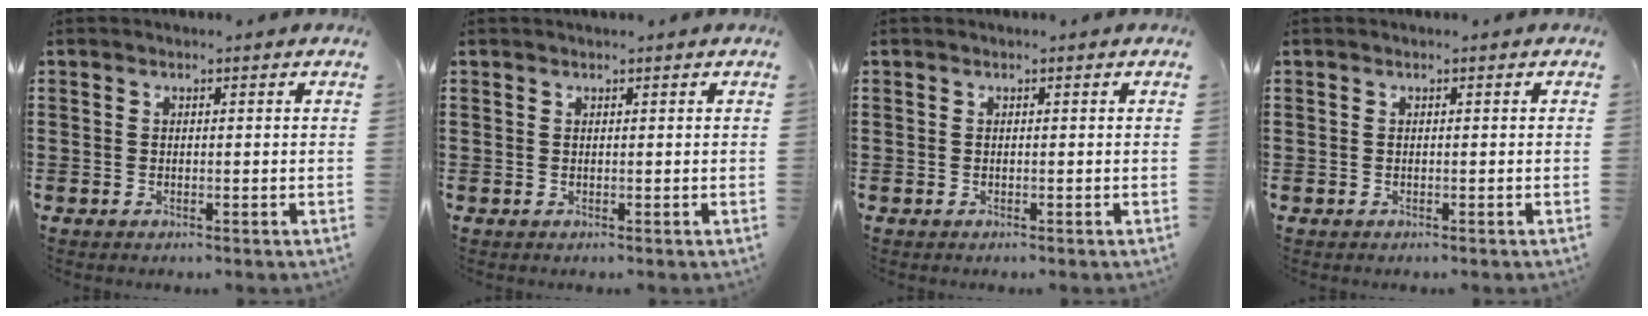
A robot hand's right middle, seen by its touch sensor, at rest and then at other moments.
{"total": 0.0}
{"total": 0.0}
{"total": 0.0}